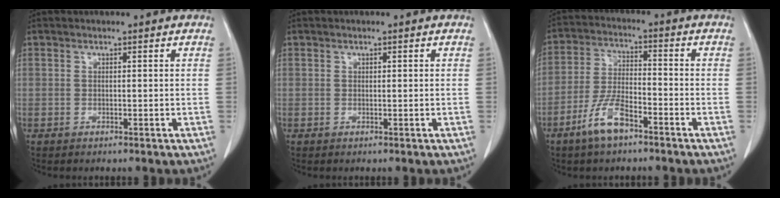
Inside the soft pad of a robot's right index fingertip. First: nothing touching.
{"total": 0.0}
{"total": 7.7, "force": [-4.9, 2.4, 5.4], "torque": [-0.117, 0.001, -0.093]}